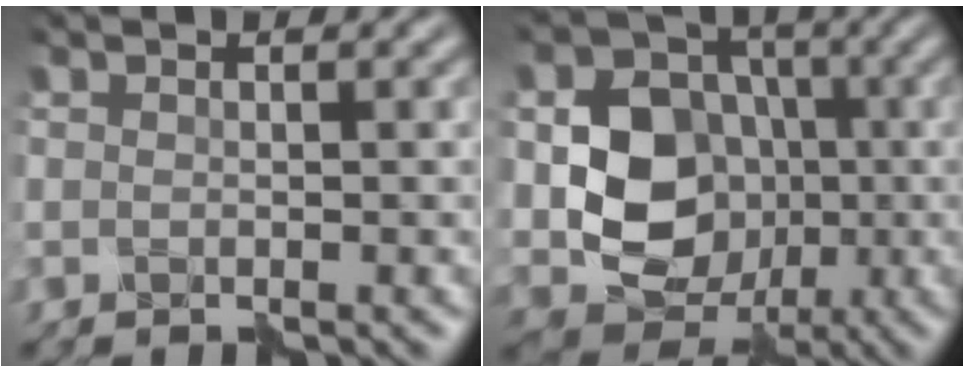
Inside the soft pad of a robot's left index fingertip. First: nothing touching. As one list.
[{"total": 7.5, "force": [-0.6, 6.4, 3.9], "torque": [-0.065, -0.006, -0.014]}]